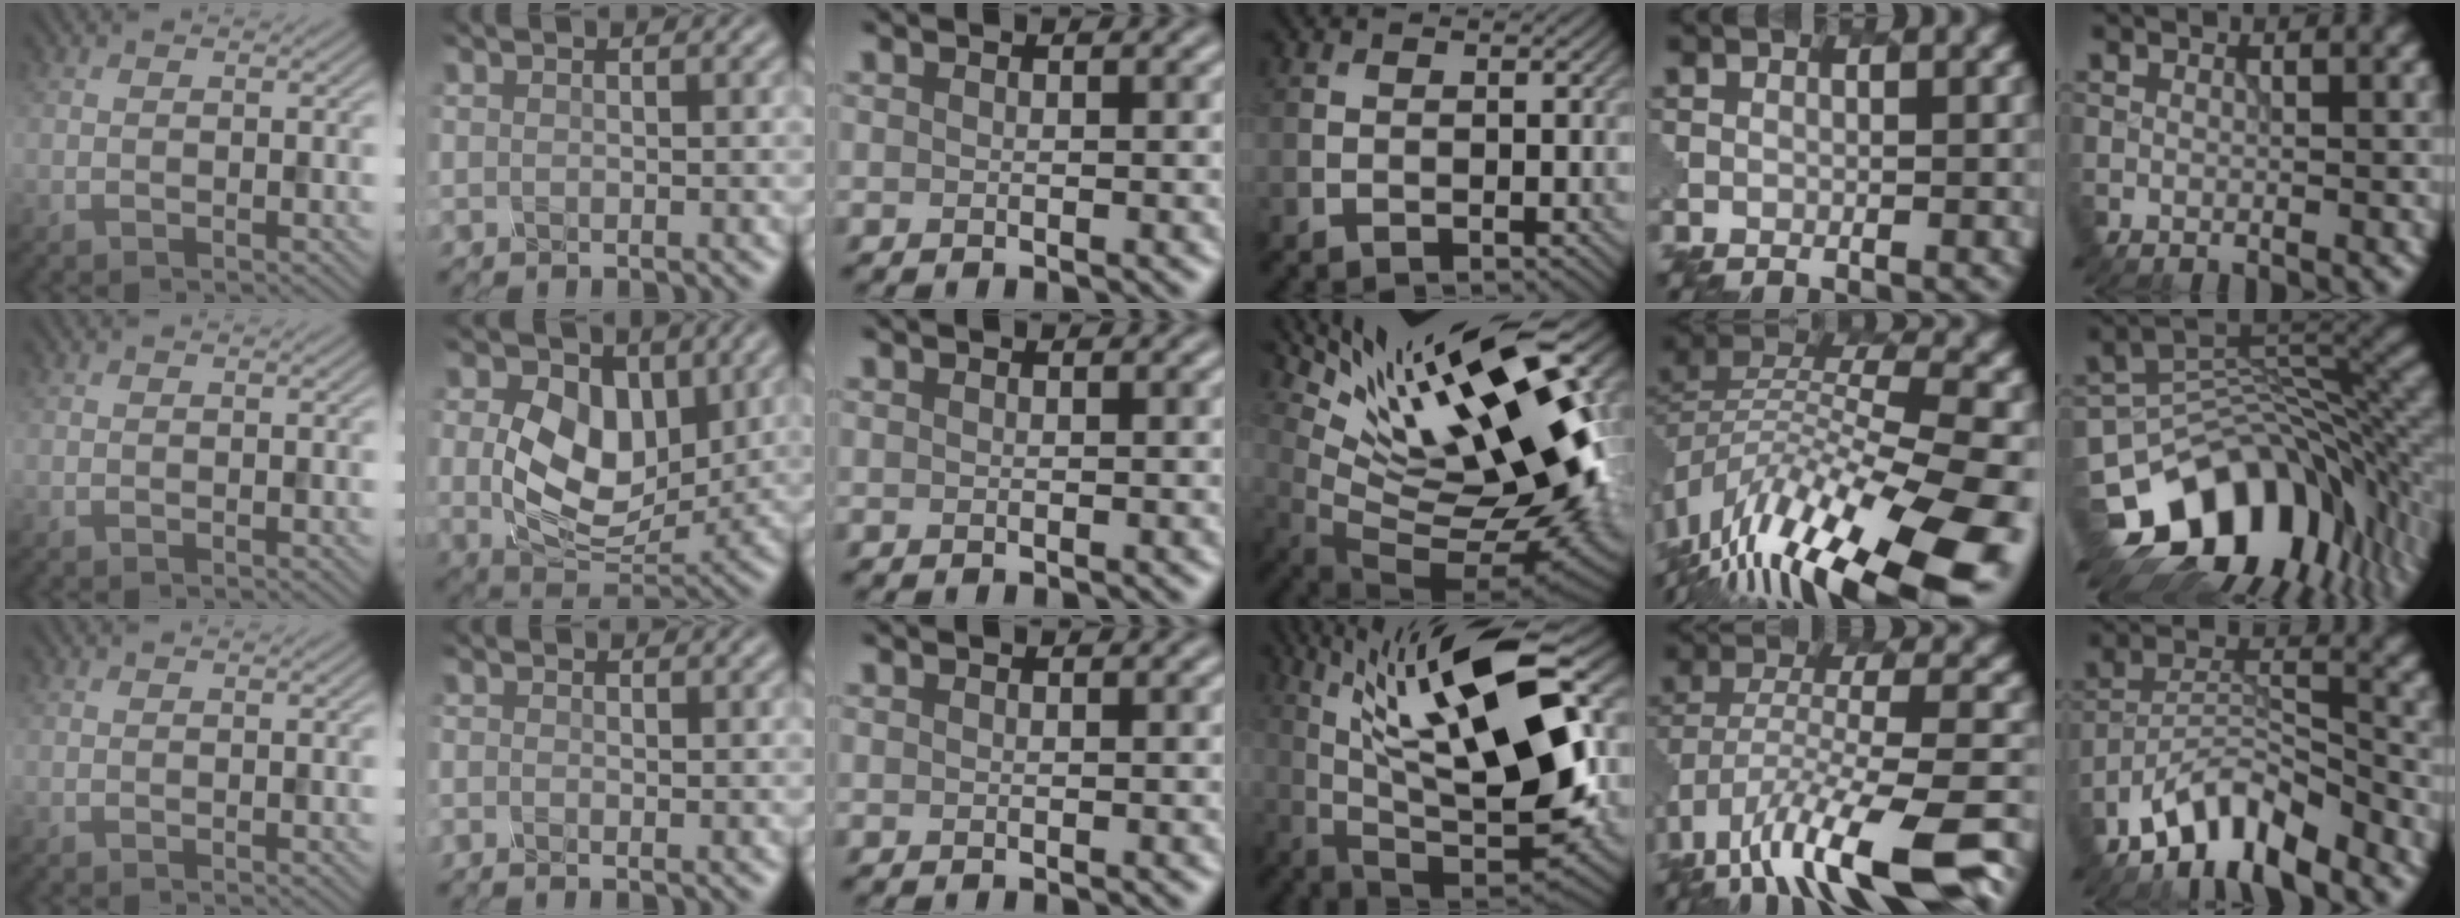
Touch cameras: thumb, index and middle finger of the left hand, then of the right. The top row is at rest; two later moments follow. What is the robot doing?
{"motion": "twist", "object": "rubiks cube"}